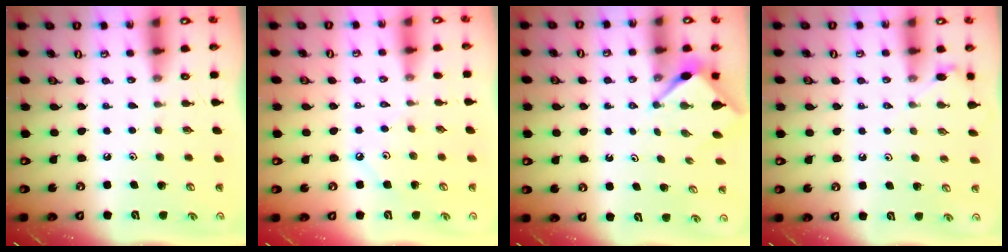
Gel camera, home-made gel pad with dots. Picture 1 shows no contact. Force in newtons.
{"total": 2.8, "press": 2.8, "slide": 0.1}
{"total": 3.0, "press": 3.0, "slide": 0.3}
{"total": 3.4, "press": 3.4, "slide": 0.5}